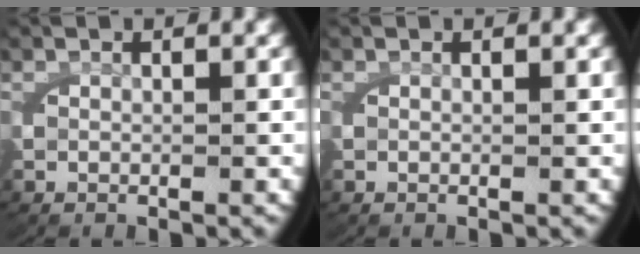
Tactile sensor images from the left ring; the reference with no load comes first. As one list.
[{"total": 0.0}]